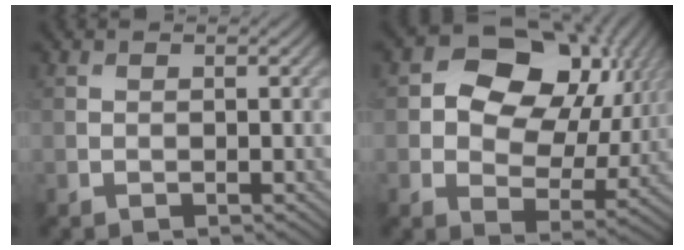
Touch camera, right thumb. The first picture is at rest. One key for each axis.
{"total": 14.2, "fx": 4.2, "fy": 10.0, "fz": 9.1, "tx": -0.139, "ty": 0.011, "tz": 0.062}